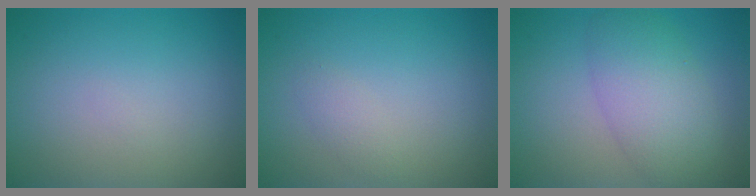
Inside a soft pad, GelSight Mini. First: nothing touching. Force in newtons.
{"total": 1.0, "press": 1.0, "slide": 0.0}
{"total": 5.5, "press": 5.5, "slide": 0.1}